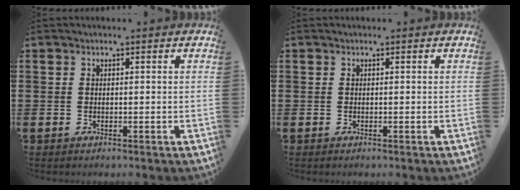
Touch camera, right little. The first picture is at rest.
{"total": 0.0}